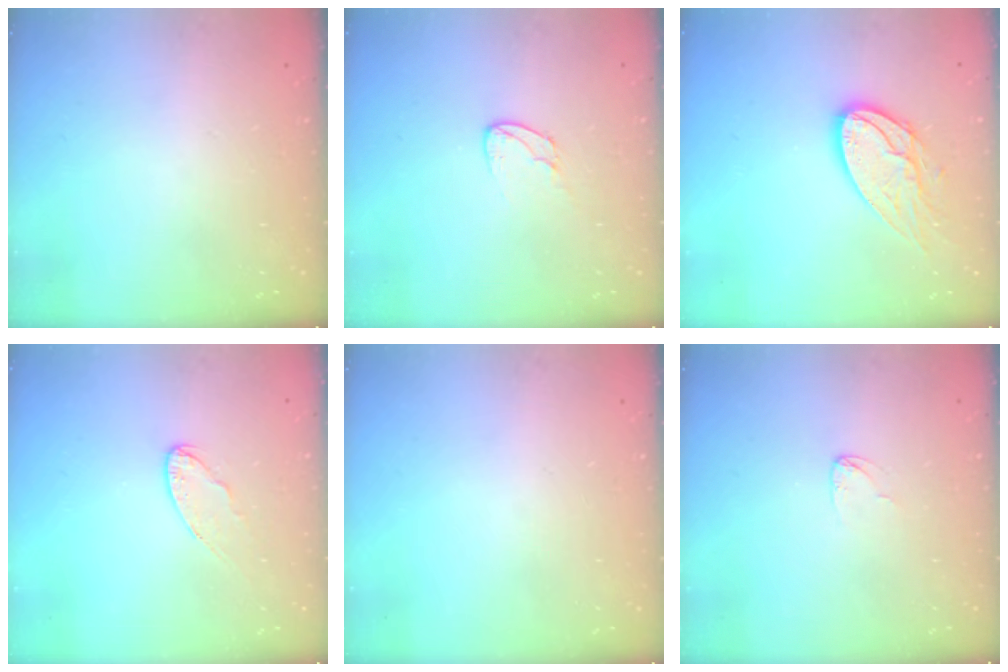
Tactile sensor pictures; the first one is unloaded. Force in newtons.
{"total": 4.5, "press": 4.5, "slide": 0.4}
{"total": 15.1, "press": 15.0, "slide": 1.3}
{"total": 6.1, "press": 6.0, "slide": 0.6}
{"total": 0.0}
{"total": 2.6, "press": 2.6, "slide": 0.1}